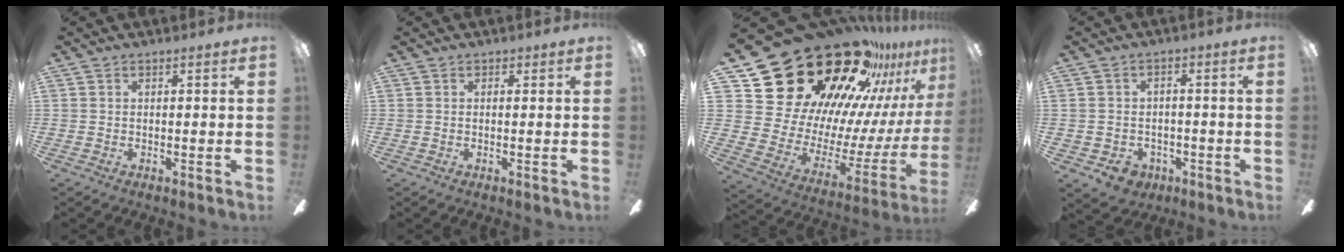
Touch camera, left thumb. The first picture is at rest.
{"total": 0.0}
{"total": 34.2, "force": [24.5, 17.5, 16.2], "torque": [-0.204, -0.220, 0.483]}
{"total": 6.2, "force": [-3.0, 5.2, 1.6], "torque": [-0.040, 0.023, -0.055]}